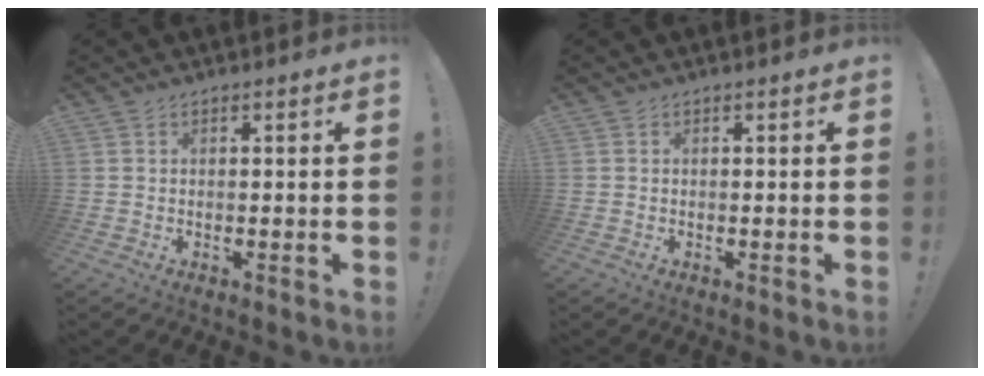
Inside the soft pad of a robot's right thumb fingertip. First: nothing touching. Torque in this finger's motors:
{"motor_torque": [0.09, -0.01, 0.16, -0.05, -0.01]}